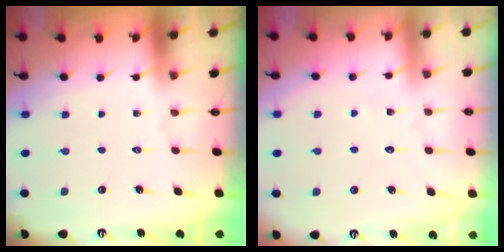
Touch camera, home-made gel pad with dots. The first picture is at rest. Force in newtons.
{"total": 3.8, "press": 3.8, "slide": 0.3}